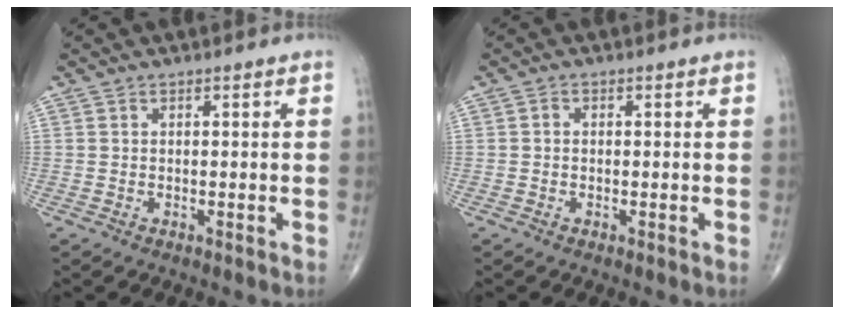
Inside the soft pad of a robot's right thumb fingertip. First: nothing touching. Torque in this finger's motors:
{"motor_torque": [-0.33, -0.31, 0.12, -0.04, 0.02]}